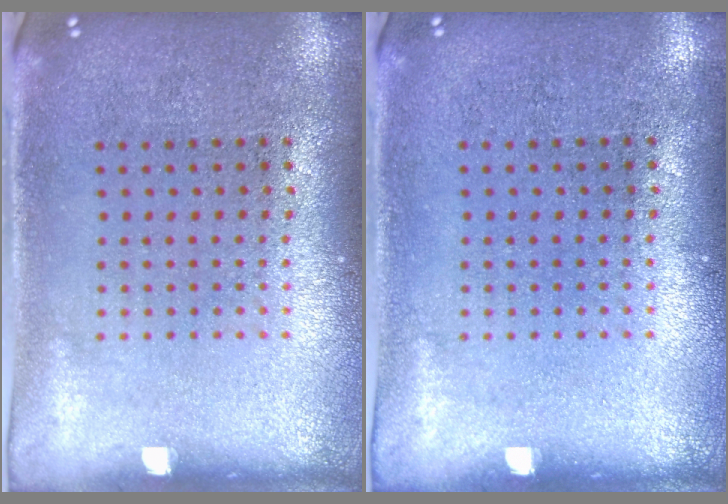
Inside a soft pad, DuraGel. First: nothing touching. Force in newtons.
{"total": 0.0}